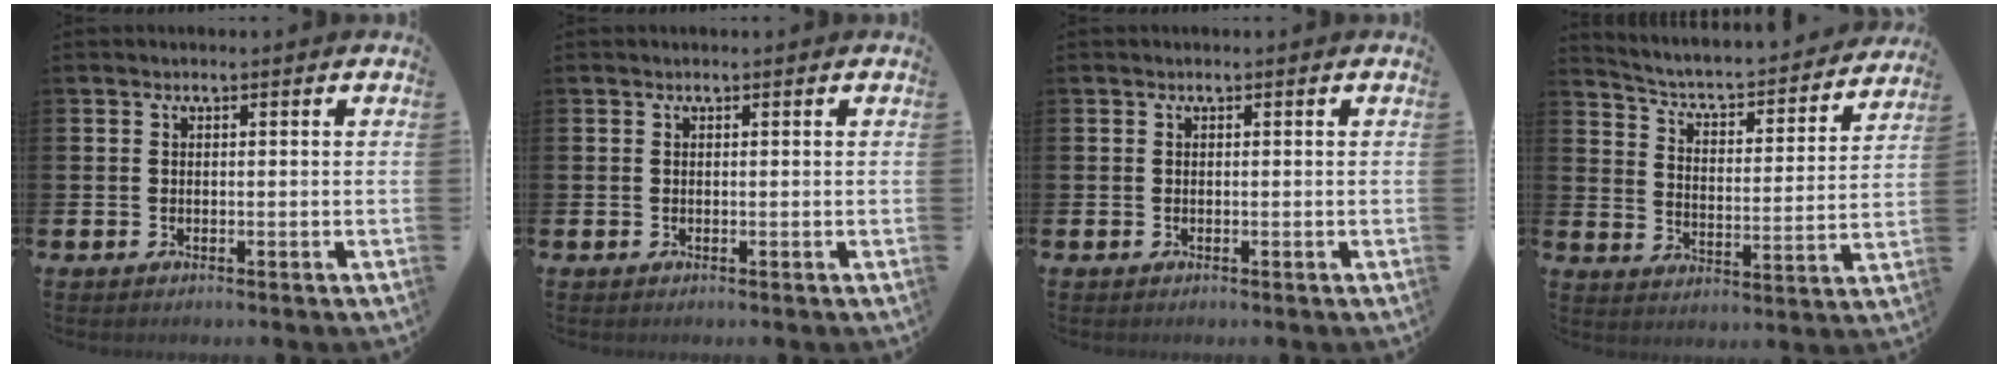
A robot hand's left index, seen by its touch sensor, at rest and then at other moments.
{"total": 0.0}
{"total": 0.0}
{"total": 4.6, "force": [4.2, 1.0, 1.7], "torque": [-0.062, -0.040, 0.061]}